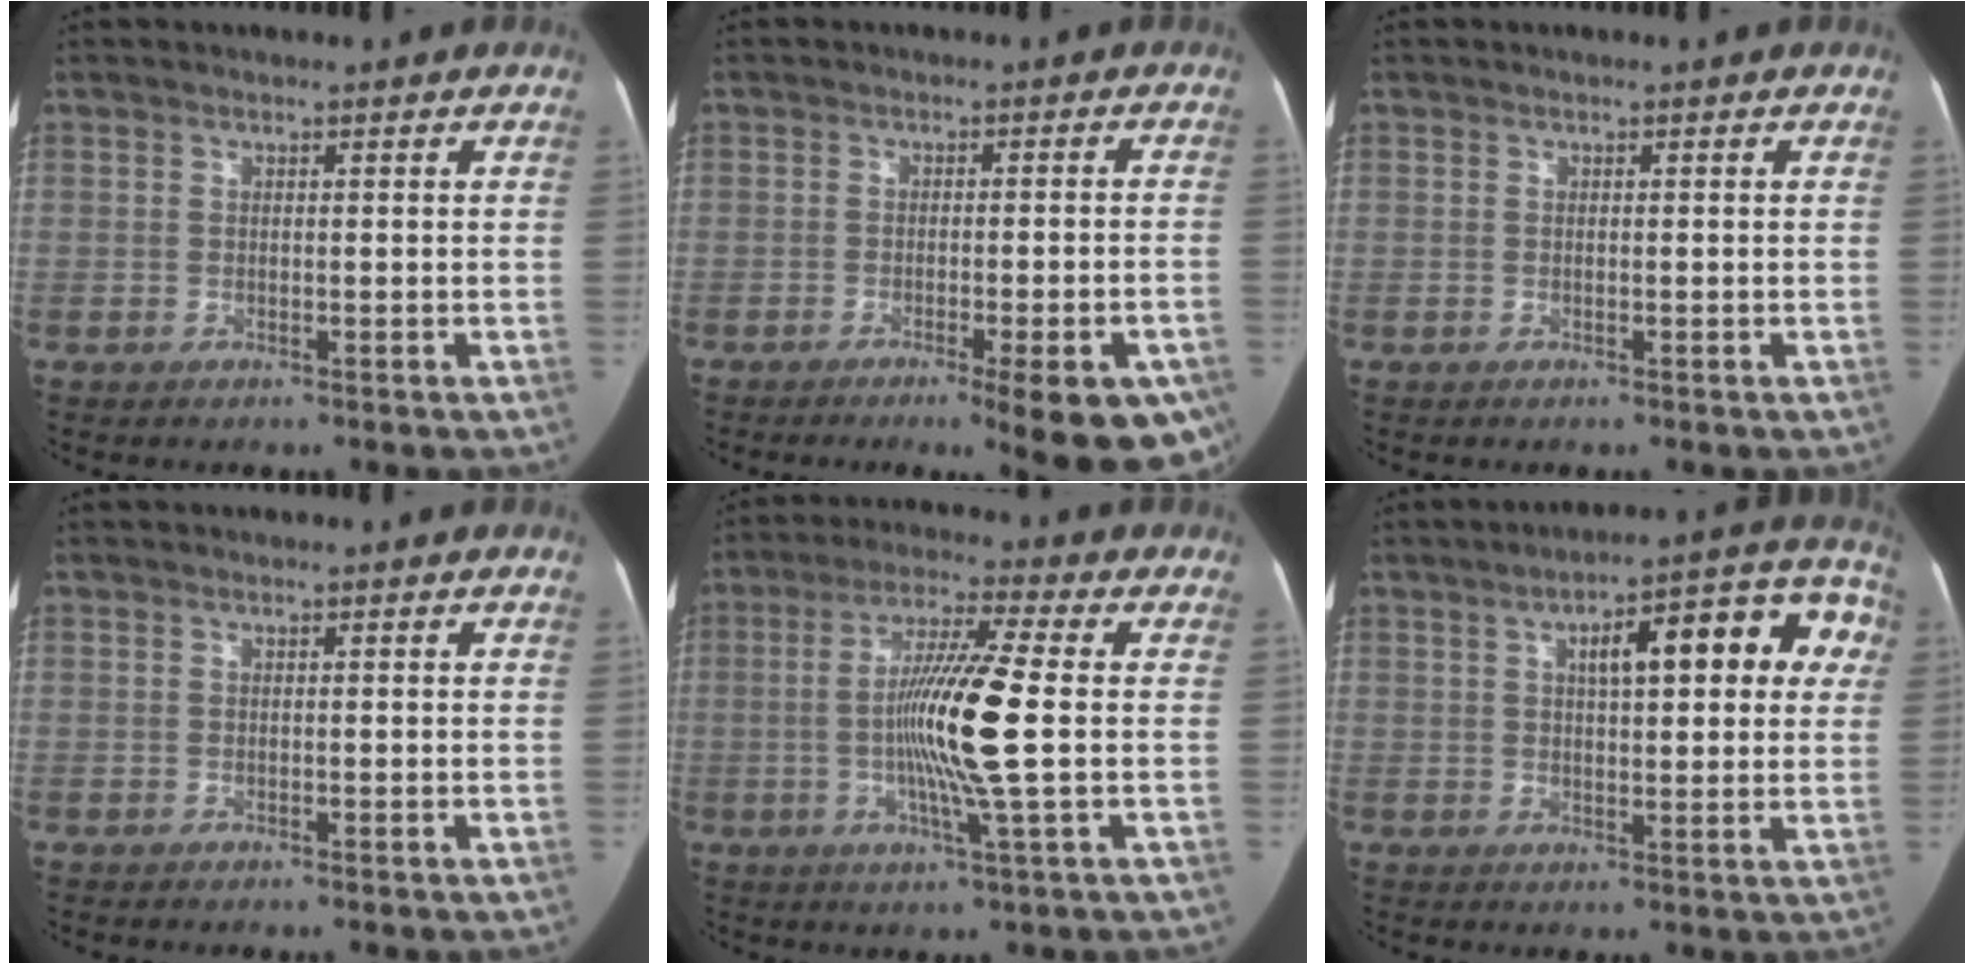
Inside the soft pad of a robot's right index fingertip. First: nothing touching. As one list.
[{"total": 13.5, "force": [-8.6, 2.1, 10.2], "torque": [-0.060, 0.004, -0.107]}, {"total": 0.0}, {"total": 0.0}, {"total": 12.0, "force": [-0.8, -0.8, 12.0], "torque": [-0.227, -0.006, -0.022]}, {"total": 14.1, "force": [4.0, 4.2, 12.8], "torque": [-0.153, 0.044, 0.046]}]